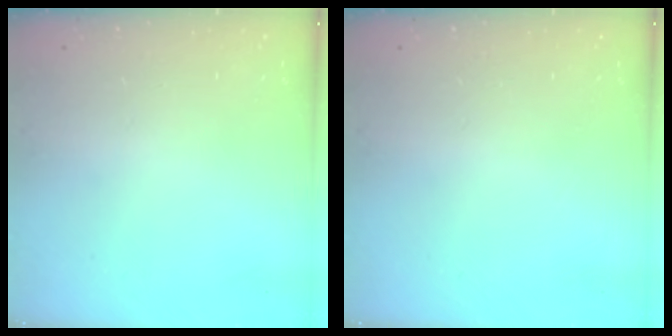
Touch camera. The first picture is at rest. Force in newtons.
{"total": 0.0}